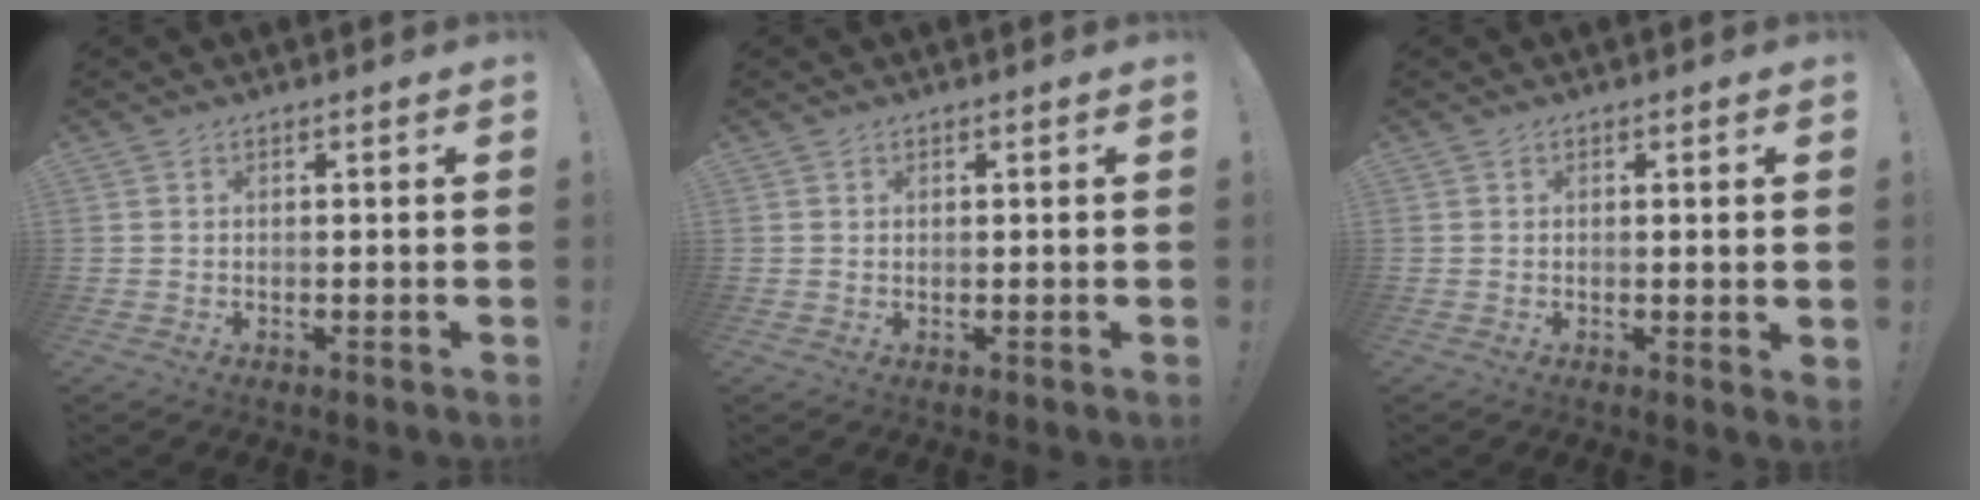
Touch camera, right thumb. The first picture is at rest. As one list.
[{"total": 0.6, "force": [0.4, 0.4, 0.1], "torque": [-0.001, 0.000, 0.008]}, {"total": 1.4, "force": [0.5, -0.4, 1.2], "torque": [-0.010, -0.006, 0.006]}]